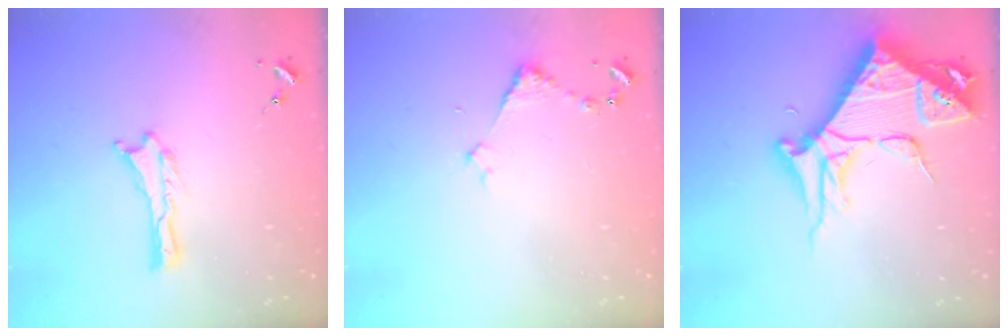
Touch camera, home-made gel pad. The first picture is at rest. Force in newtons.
{"total": 2.9, "press": 2.9, "slide": 0.3}
{"total": 10.4, "press": 10.3, "slide": 1.2}